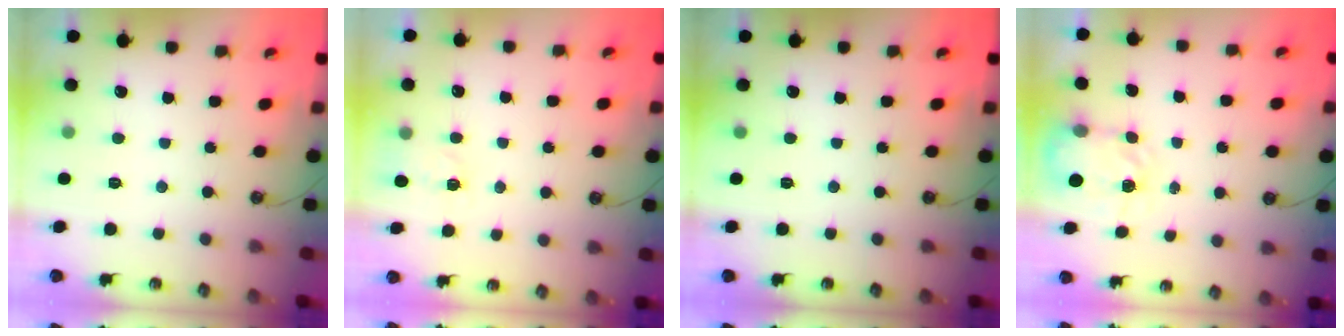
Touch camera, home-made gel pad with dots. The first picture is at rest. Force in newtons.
{"total": 3.5, "press": 3.5, "slide": 0.5}
{"total": 0.0}
{"total": 3.7, "press": 3.6, "slide": 0.7}